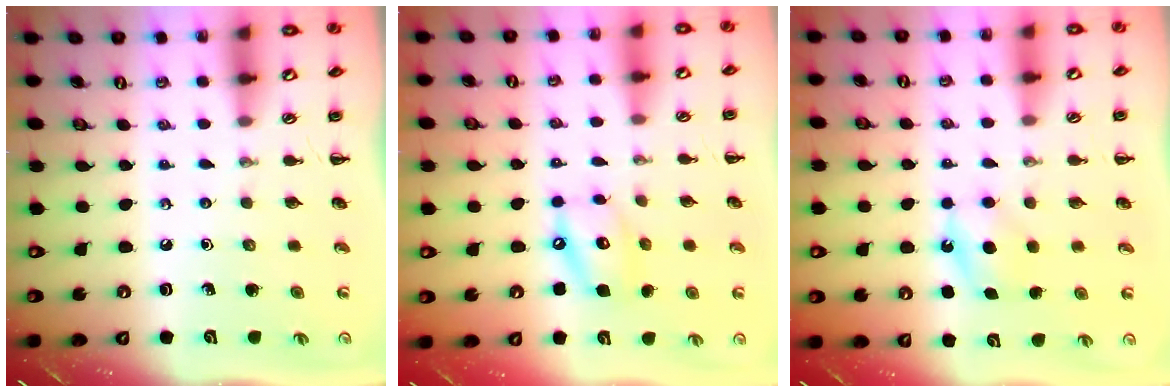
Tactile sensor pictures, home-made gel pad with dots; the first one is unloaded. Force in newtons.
{"total": 11.0, "press": 10.8, "slide": 2.4}
{"total": 5.7, "press": 5.5, "slide": 1.5}